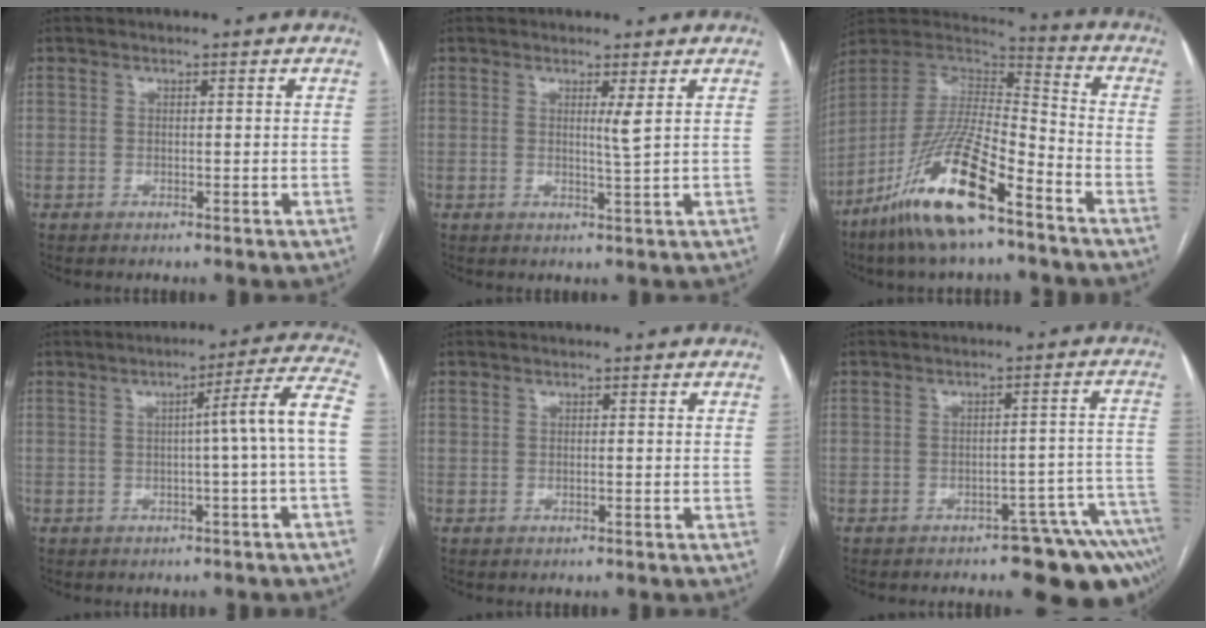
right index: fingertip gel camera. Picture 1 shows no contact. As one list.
[{"total": 1.7, "force": [0.6, -0.6, 1.4], "torque": [-0.029, -0.009, 0.013]}, {"total": 18.6, "force": [-11.6, 3.3, 14.2], "torque": [-0.304, -0.023, -0.217]}, {"total": 8.0, "force": [-0.6, -1.6, 7.8], "torque": [-0.098, 0.016, -0.008]}, {"total": 0.0}, {"total": 12.0, "force": [-9.7, 3.0, 6.4], "torque": [-0.009, 0.039, -0.113]}]